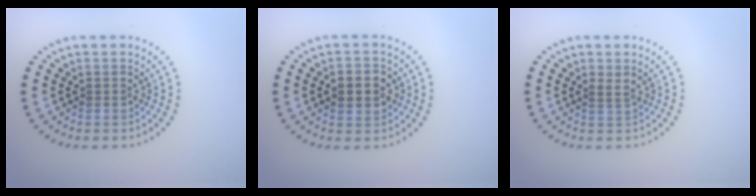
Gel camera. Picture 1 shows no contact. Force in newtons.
{"total": 2.9, "press": 2.9, "slide": 0.2}
{"total": 0.6, "press": 0.3, "slide": 0.5}